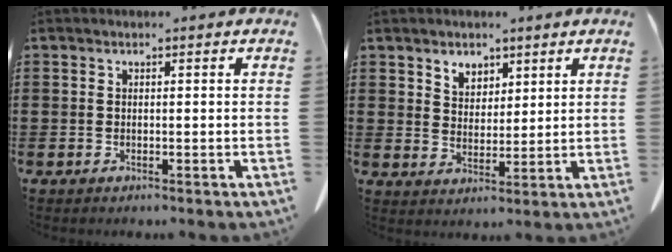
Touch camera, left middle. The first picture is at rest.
{"total": 3.8, "force": [3.0, 2.3, 0.5], "torque": [-0.014, -0.001, 0.056]}